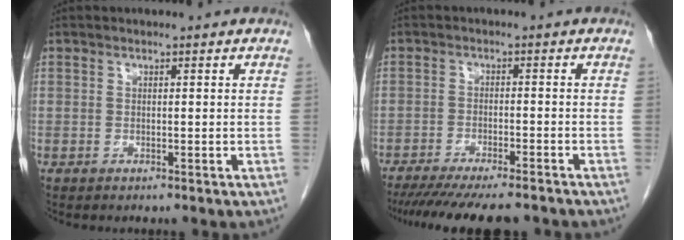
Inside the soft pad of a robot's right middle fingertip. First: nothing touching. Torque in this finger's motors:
{"motor_torque": [1.17, -0.97, 0.13, 0.06]}